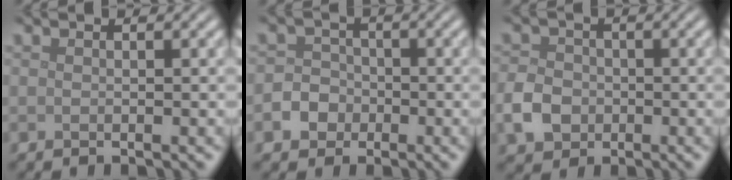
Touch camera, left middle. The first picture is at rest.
{"total": 3.3, "force": [-1.3, 2.9, 0.9], "torque": [0.007, 0.002, -0.032]}
{"total": 3.6, "force": [-1.1, 2.9, 1.7], "torque": [-0.035, 0.001, -0.028]}